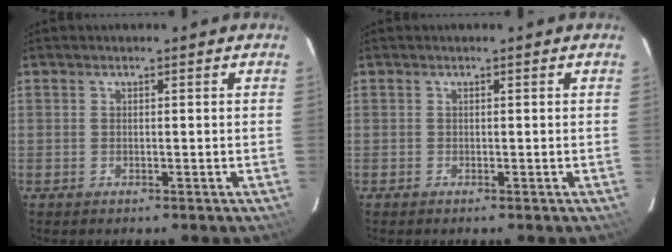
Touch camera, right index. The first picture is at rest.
{"total": 0.0}